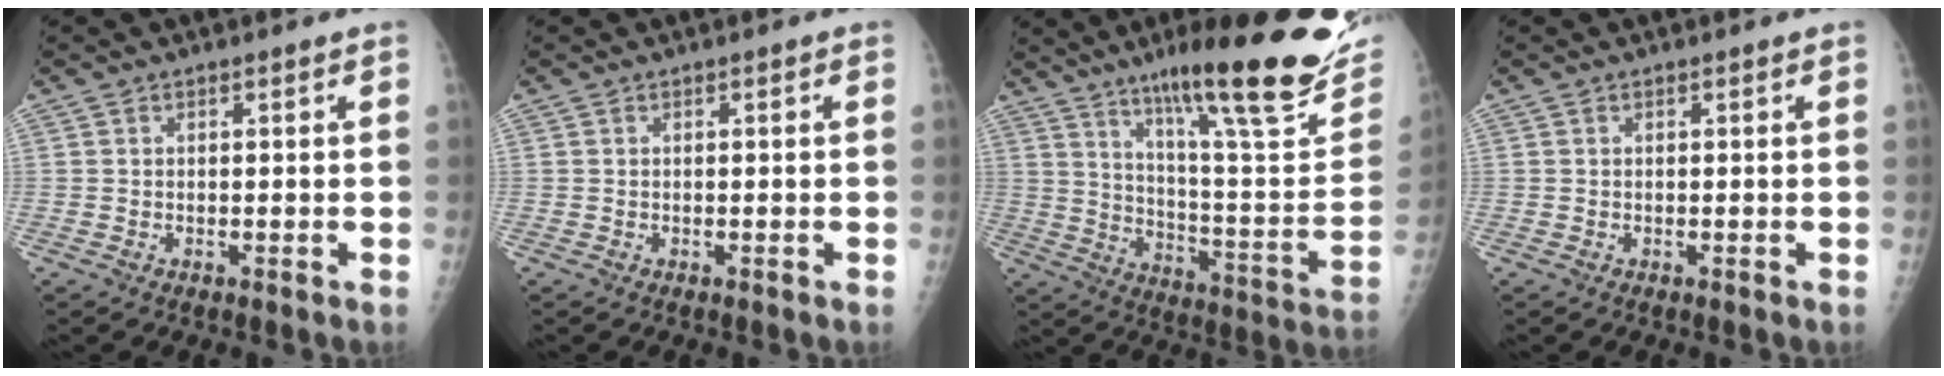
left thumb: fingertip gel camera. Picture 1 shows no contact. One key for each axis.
{"total": 0.0}
{"total": 28.9, "fx": 19.9, "fy": 4.8, "fz": 20.3, "tx": -0.278, "ty": -0.088, "tz": 0.295}
{"total": 0.0}